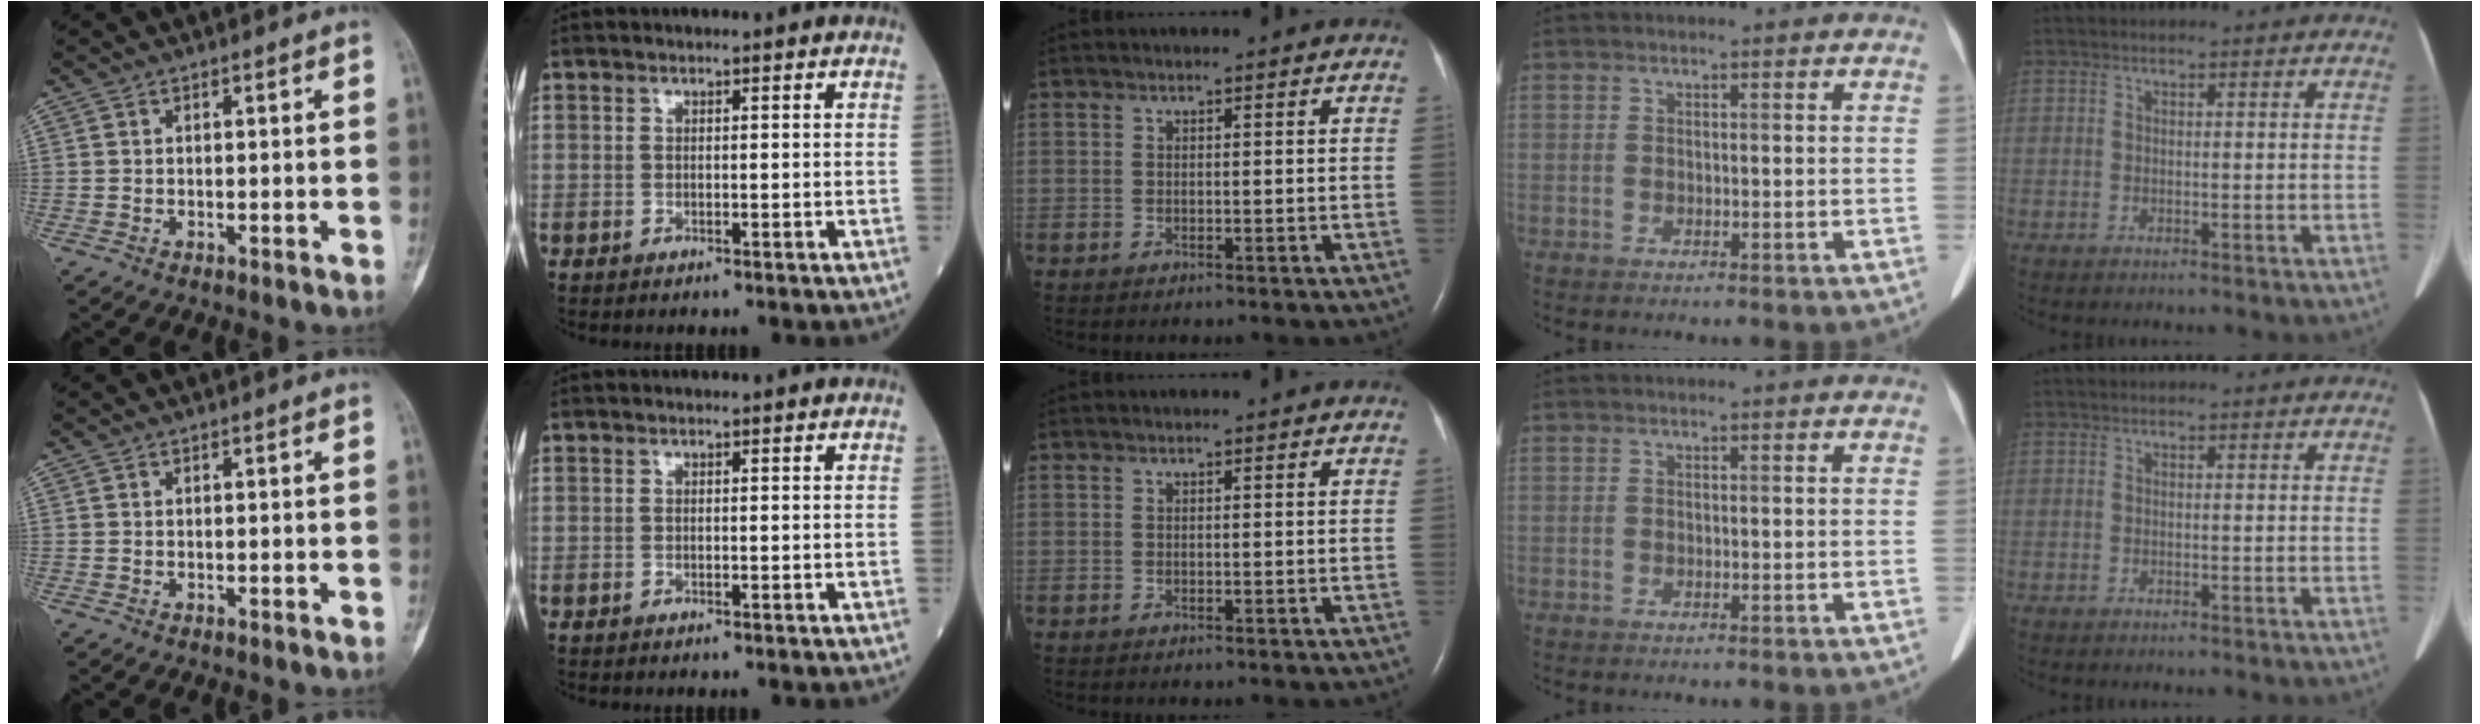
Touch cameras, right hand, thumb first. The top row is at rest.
{}